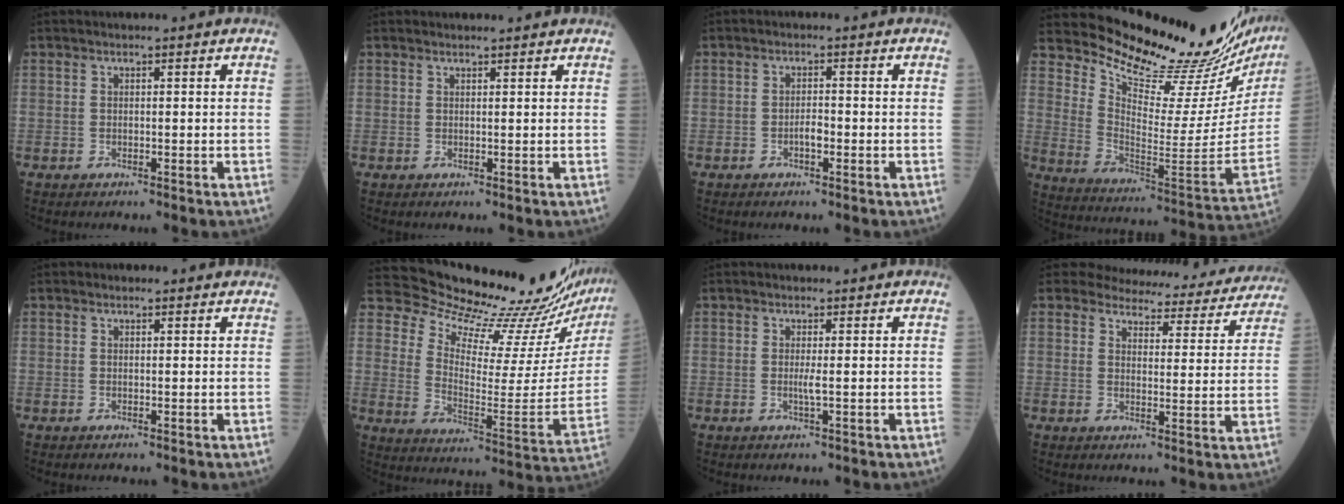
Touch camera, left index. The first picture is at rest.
{"total": 1.2, "force": [1.2, 0.2, 0.1], "torque": [-0.009, 0.005, 0.015]}
{"total": 1.9, "force": [-1.2, 0.6, 1.3], "torque": [-0.023, -0.001, -0.022]}
{"total": 26.5, "force": [24.6, 2.1, 9.6], "torque": [-0.154, -0.141, 0.332]}
{"total": 0.6, "force": [0.3, 0.5, 0.1], "torque": [-0.005, -0.003, 0.000]}
{"total": 22.3, "force": [21.3, 0.6, 6.4], "torque": [-0.120, -0.130, 0.284]}
{"total": 1.2, "force": [-0.4, -0.2, 1.1], "torque": [-0.026, -0.006, -0.009]}
{"total": 18.2, "force": [17.1, 5.2, 3.5], "torque": [-0.025, -0.044, 0.181]}